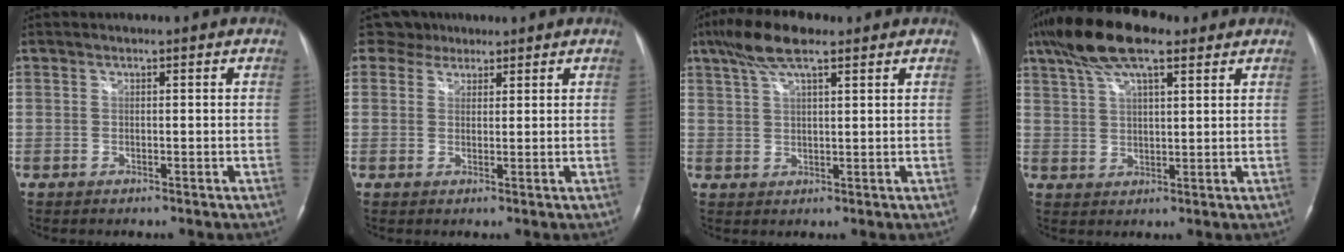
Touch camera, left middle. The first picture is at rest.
{"total": 3.2, "force": [2.4, 2.0, -0.2], "torque": [0.006, 0.013, 0.037]}
{"total": 8.0, "force": [5.4, 1.9, 5.6], "torque": [-0.116, 0.024, 0.097]}
{"total": 12.1, "force": [8.3, 3.3, 8.2], "torque": [-0.161, 0.032, 0.149]}